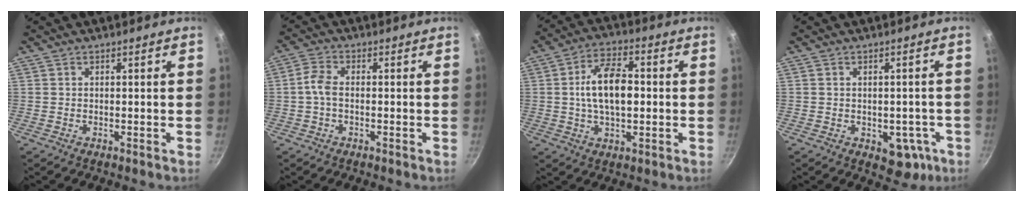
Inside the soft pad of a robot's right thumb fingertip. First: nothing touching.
{"total": 3.7, "force": [-0.4, 2.2, 2.9], "torque": [-0.066, 0.014, -0.015]}
{"total": 11.3, "force": [0.4, 6.0, 9.6], "torque": [-0.153, 0.020, 0.002]}
{"total": 6.9, "force": [-2.2, 4.7, 4.6], "torque": [-0.016, 0.016, -0.016]}